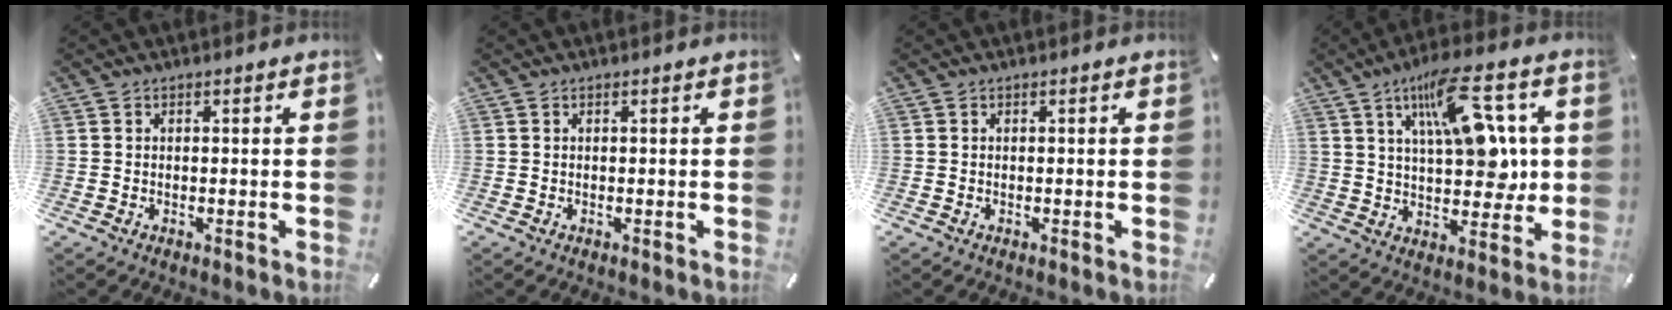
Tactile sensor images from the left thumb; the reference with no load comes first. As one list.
[{"total": 0.0}, {"total": 0.0}, {"total": 17.5, "force": [6.9, 8.0, 13.8], "torque": [-0.202, -0.020, 0.115]}]